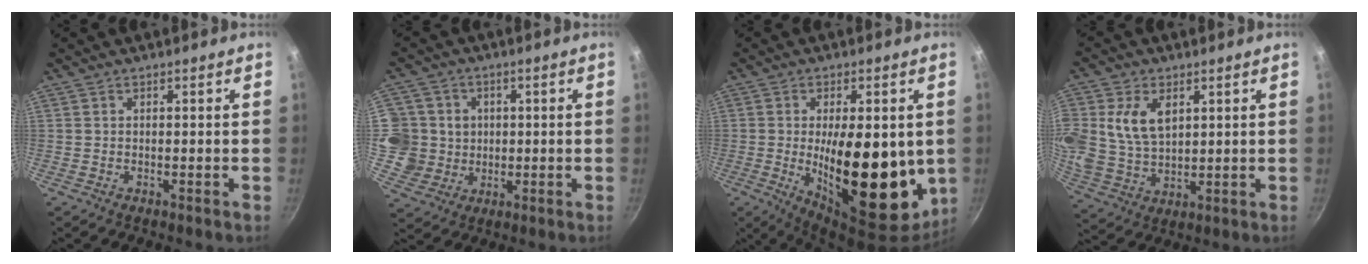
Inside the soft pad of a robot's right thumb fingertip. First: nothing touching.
{"total": 10.6, "force": [1.2, 10.2, 2.6], "torque": [-0.018, -0.001, 0.022]}
{"total": 20.8, "force": [-1.2, 9.0, 18.7], "torque": [-0.259, -0.026, -0.009]}
{"total": 11.8, "force": [3.4, 7.9, 8.0], "torque": [-0.147, -0.017, 0.072]}